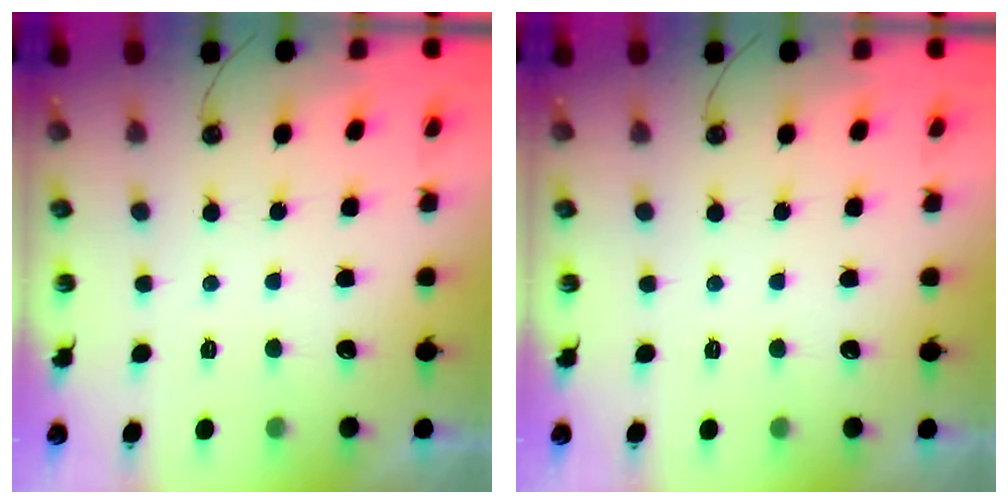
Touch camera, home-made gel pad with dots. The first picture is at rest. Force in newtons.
{"total": 0.0}